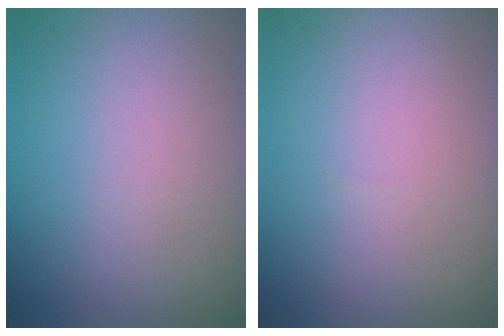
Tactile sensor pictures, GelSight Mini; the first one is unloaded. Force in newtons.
{"total": 0.0}